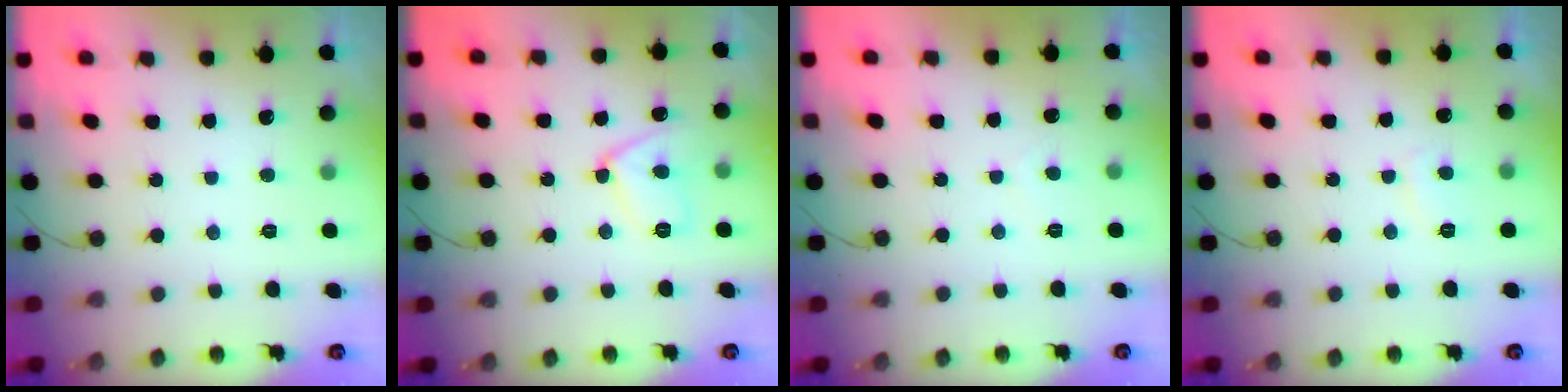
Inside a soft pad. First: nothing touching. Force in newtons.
{"total": 9.7, "press": 9.6, "slide": 1.9}
{"total": 0.0}
{"total": 2.6, "press": 2.5, "slide": 0.7}